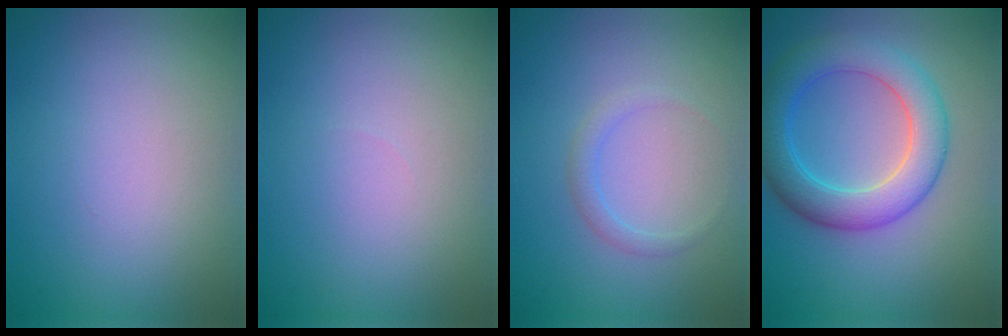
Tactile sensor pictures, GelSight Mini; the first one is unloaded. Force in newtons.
{"total": 0.0}
{"total": 1.2, "press": 1.2, "slide": 0.0}
{"total": 6.2, "press": 6.2, "slide": 0.1}